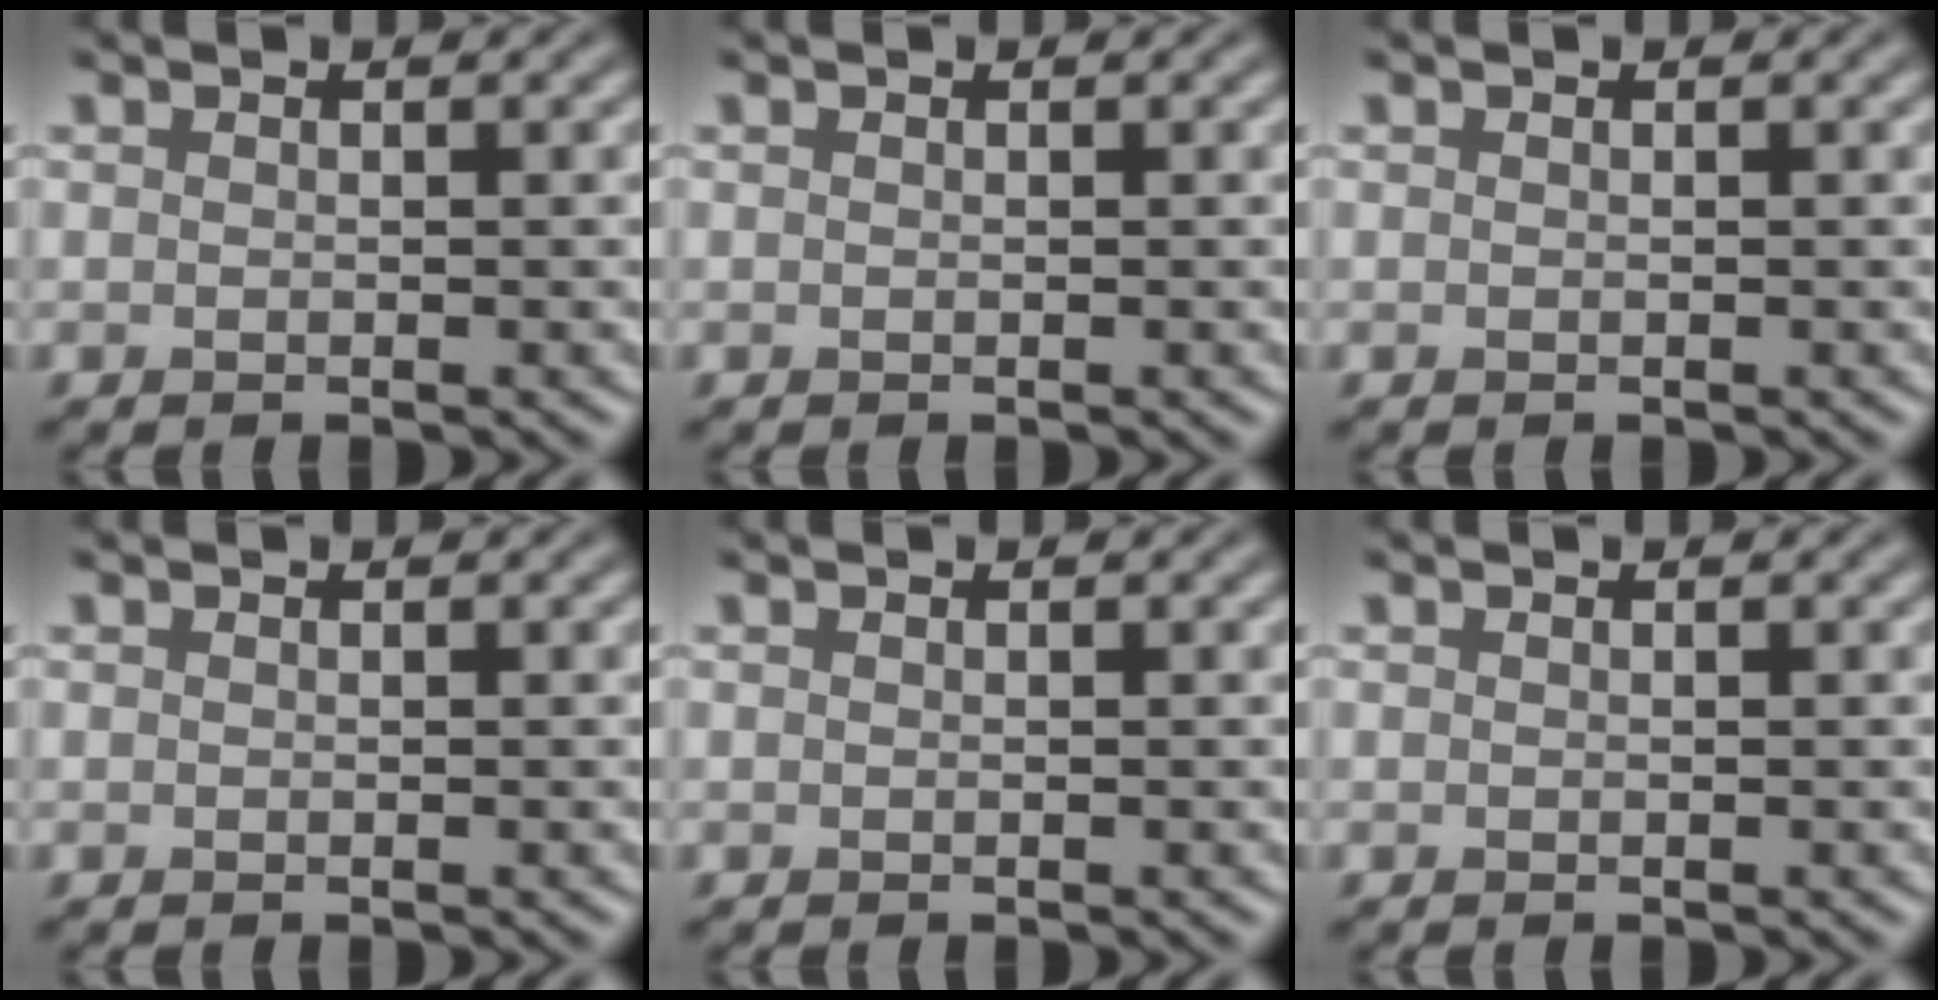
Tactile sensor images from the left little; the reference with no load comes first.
{"total": 0.0}
{"total": 0.0}
{"total": 0.0}
{"total": 0.0}
{"total": 0.0}